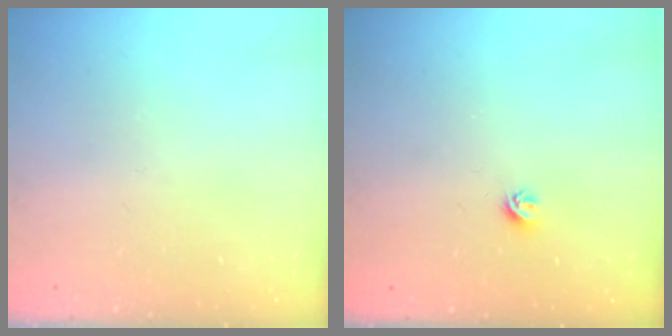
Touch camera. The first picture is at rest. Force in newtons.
{"total": 4.2, "press": 4.1, "slide": 0.7}